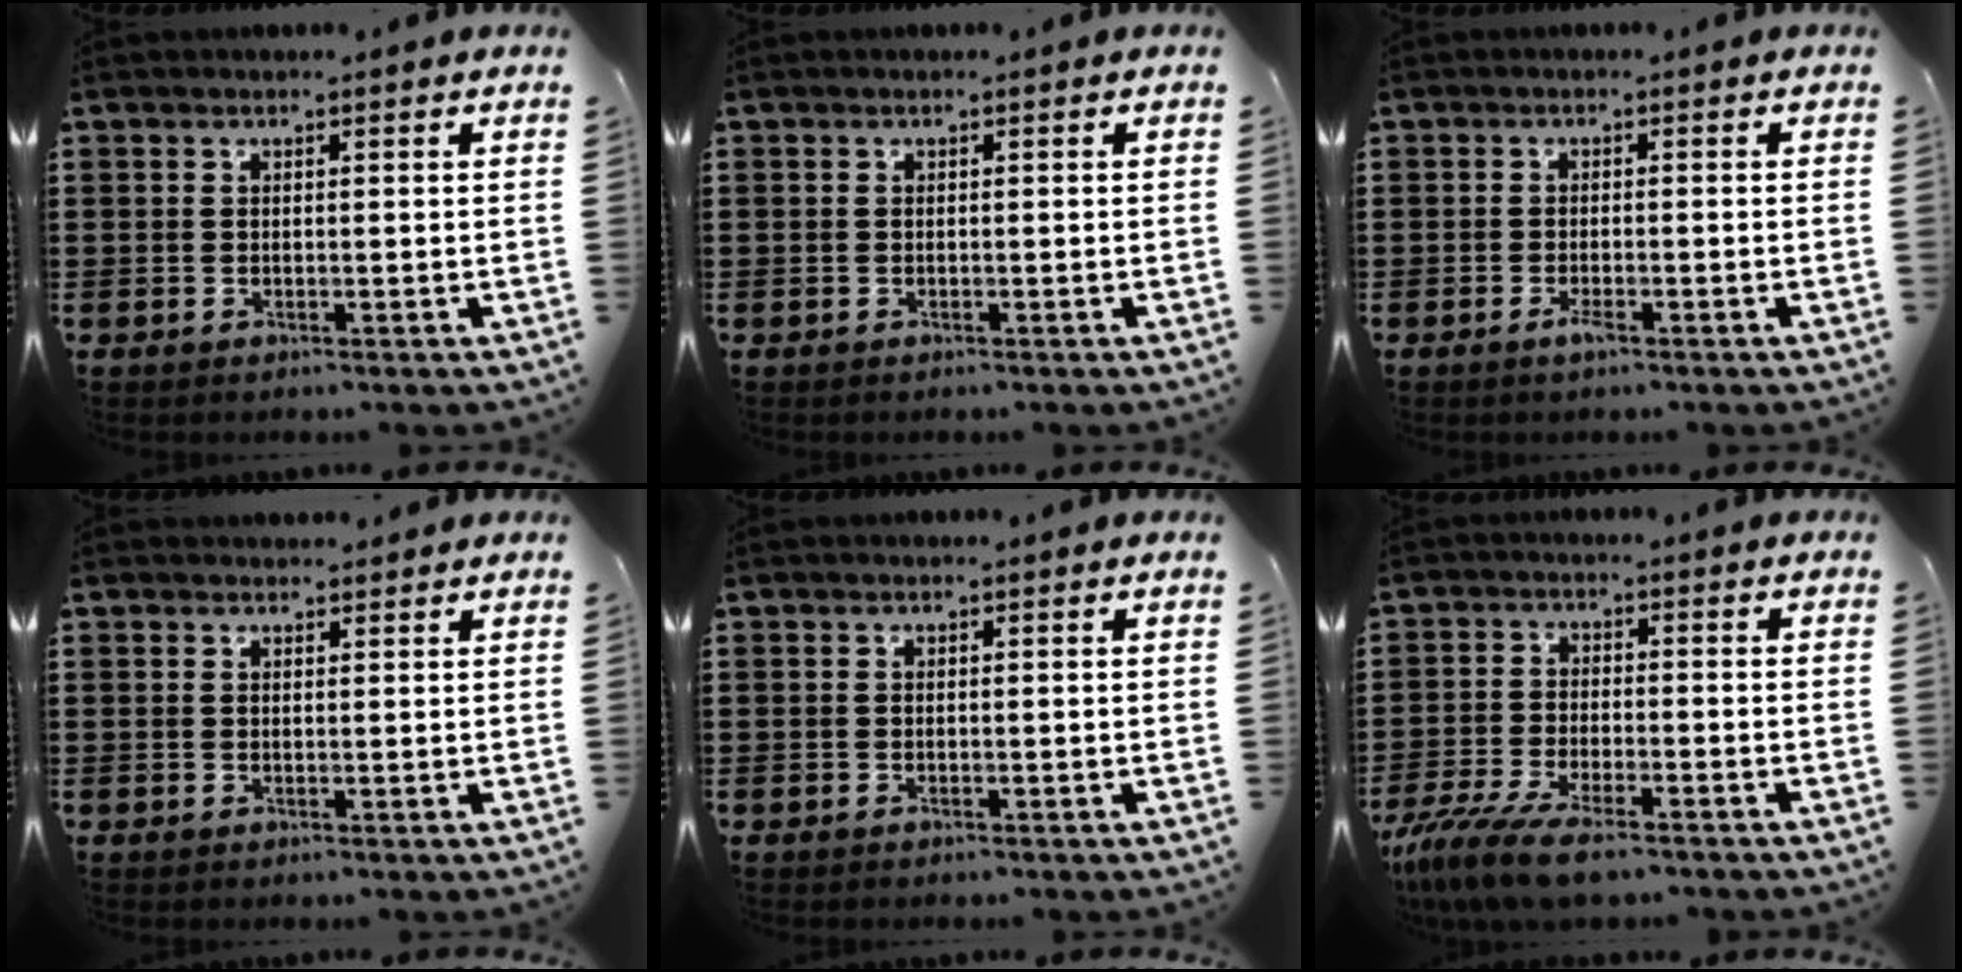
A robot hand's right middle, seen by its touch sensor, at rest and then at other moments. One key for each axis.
{"total": 0.0}
{"total": 1.6, "fx": -1.0, "fy": 0.2, "fz": 1.3, "tx": -0.030, "ty": -0.005, "tz": -0.020}
{"total": 1.2, "fx": 1.2, "fy": 0.4, "fz": 0.0, "tx": 0.006, "ty": -0.001, "tz": 0.021}
{"total": 0.0}
{"total": 7.6, "fx": -6.0, "fy": 1.4, "fz": 4.5, "tx": -0.108, "ty": -0.012, "tz": -0.117}